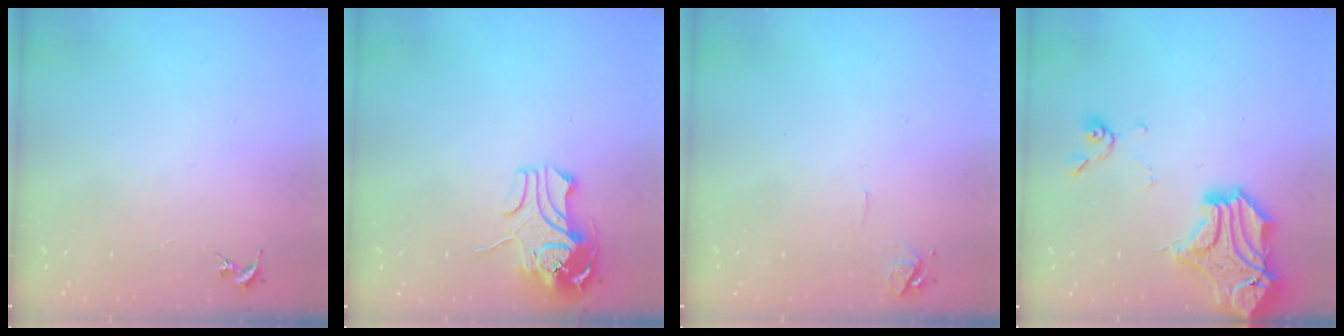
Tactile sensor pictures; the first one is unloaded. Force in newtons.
{"total": 10.6, "press": 10.6, "slide": 0.8}
{"total": 6.3, "press": 6.3, "slide": 0.7}
{"total": 20.2, "press": 20.0, "slide": 2.5}